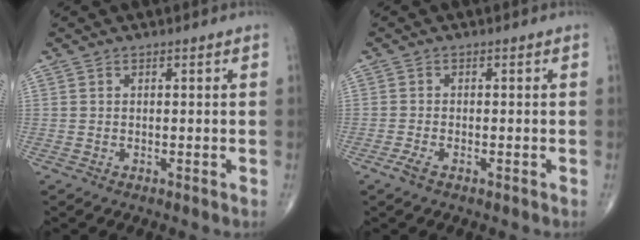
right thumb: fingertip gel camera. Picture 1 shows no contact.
{"total": 1.8, "force": [-1.2, 0.6, 1.3], "torque": [-0.035, 0.001, -0.026]}